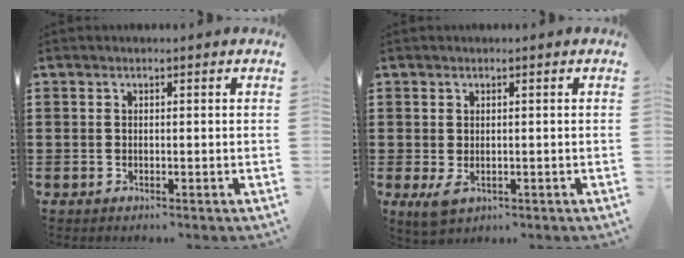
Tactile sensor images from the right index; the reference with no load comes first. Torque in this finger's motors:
{"motor_torque": [-0.04, 1.05, 0.04, 0.01]}